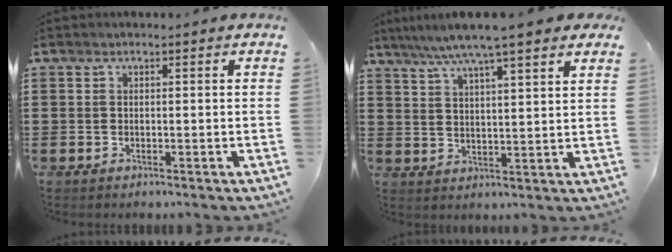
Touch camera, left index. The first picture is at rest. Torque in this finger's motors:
{"motor_torque": [1.41, -0.73, 1.02, 0.16]}